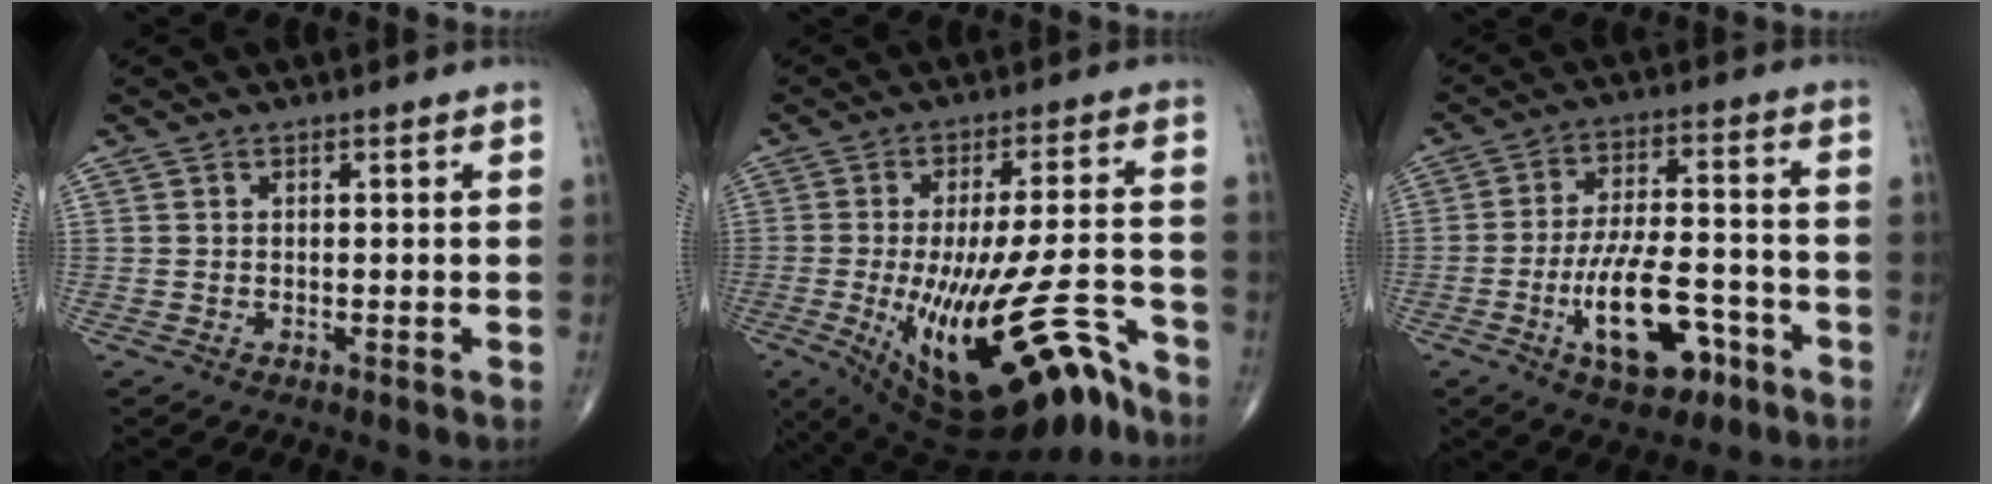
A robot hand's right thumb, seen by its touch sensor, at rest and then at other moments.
{"total": 23.5, "force": [-12.5, 7.7, 18.4], "torque": [-0.263, 0.049, -0.181]}
{"total": 14.0, "force": [-6.1, 6.2, 11.0], "torque": [-0.170, 0.032, -0.097]}